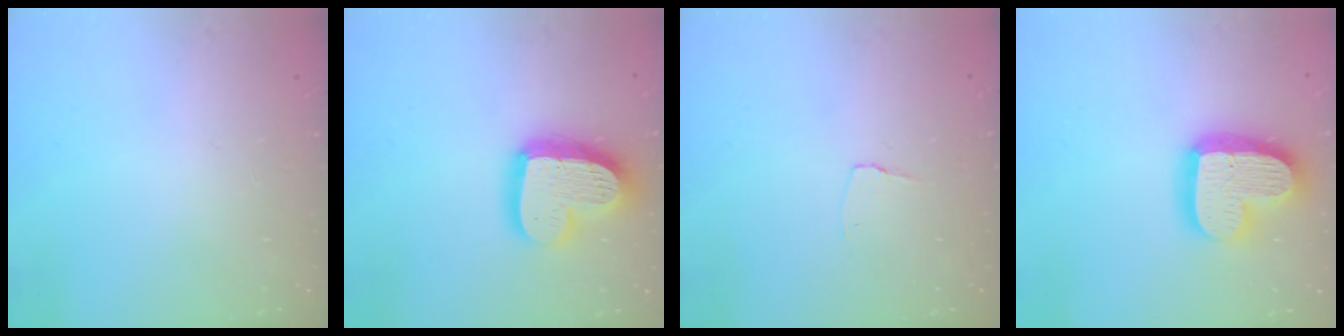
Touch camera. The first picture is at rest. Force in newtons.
{"total": 17.9, "press": 17.8, "slide": 1.7}
{"total": 2.9, "press": 2.9, "slide": 0.3}
{"total": 19.2, "press": 19.1, "slide": 1.4}